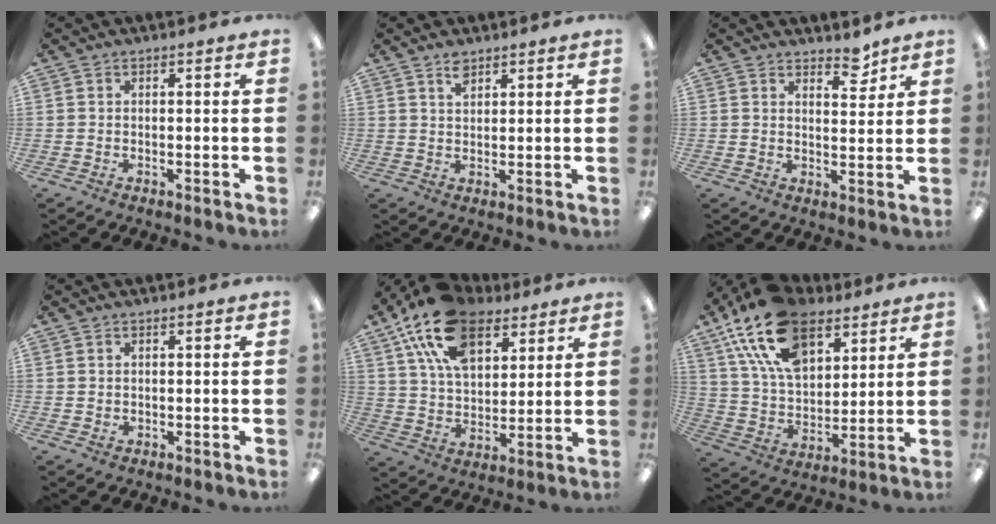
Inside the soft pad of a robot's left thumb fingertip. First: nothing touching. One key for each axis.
{"total": 3.2, "fx": 2.4, "fy": 1.3, "fz": 1.6, "tx": -0.028, "ty": -0.003, "tz": 0.043}
{"total": 5.0, "fx": 4.2, "fy": 1.8, "fz": 1.9, "tx": -0.006, "ty": -0.032, "tz": 0.069}
{"total": 1.0, "fx": 0.6, "fy": 0.7, "fz": 0.2, "tx": -0.006, "ty": 0.004, "tz": 0.011}
{"total": 19.5, "fx": 11.4, "fy": 10.8, "fz": 11.5, "tx": -0.205, "ty": -0.036, "tz": 0.206}
{"total": 21.7, "fx": 12.9, "fy": 12.0, "fz": 12.7, "tx": -0.238, "ty": -0.052, "tz": 0.234}